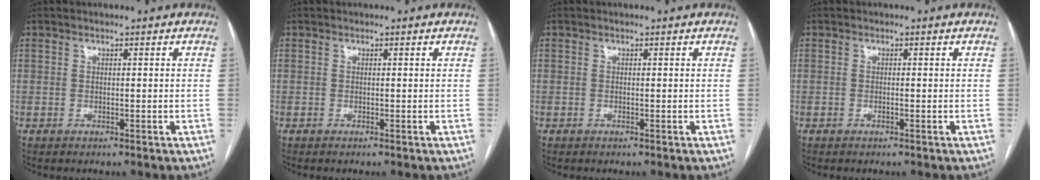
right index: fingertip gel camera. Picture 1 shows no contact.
{"total": 0.0}
{"total": 0.0}
{"total": 0.0}